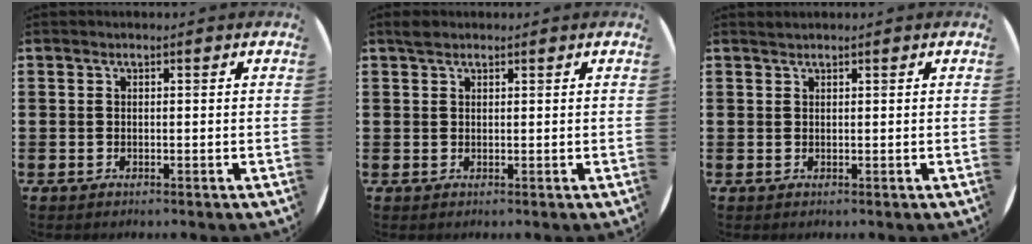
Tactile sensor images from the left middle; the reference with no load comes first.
{"total": 1.3, "force": [1.1, 0.7, 0.3], "torque": [0.001, 0.002, 0.019]}
{"total": 0.5, "force": [0.5, -0.1, -0.1], "torque": [0.002, 0.001, 0.010]}